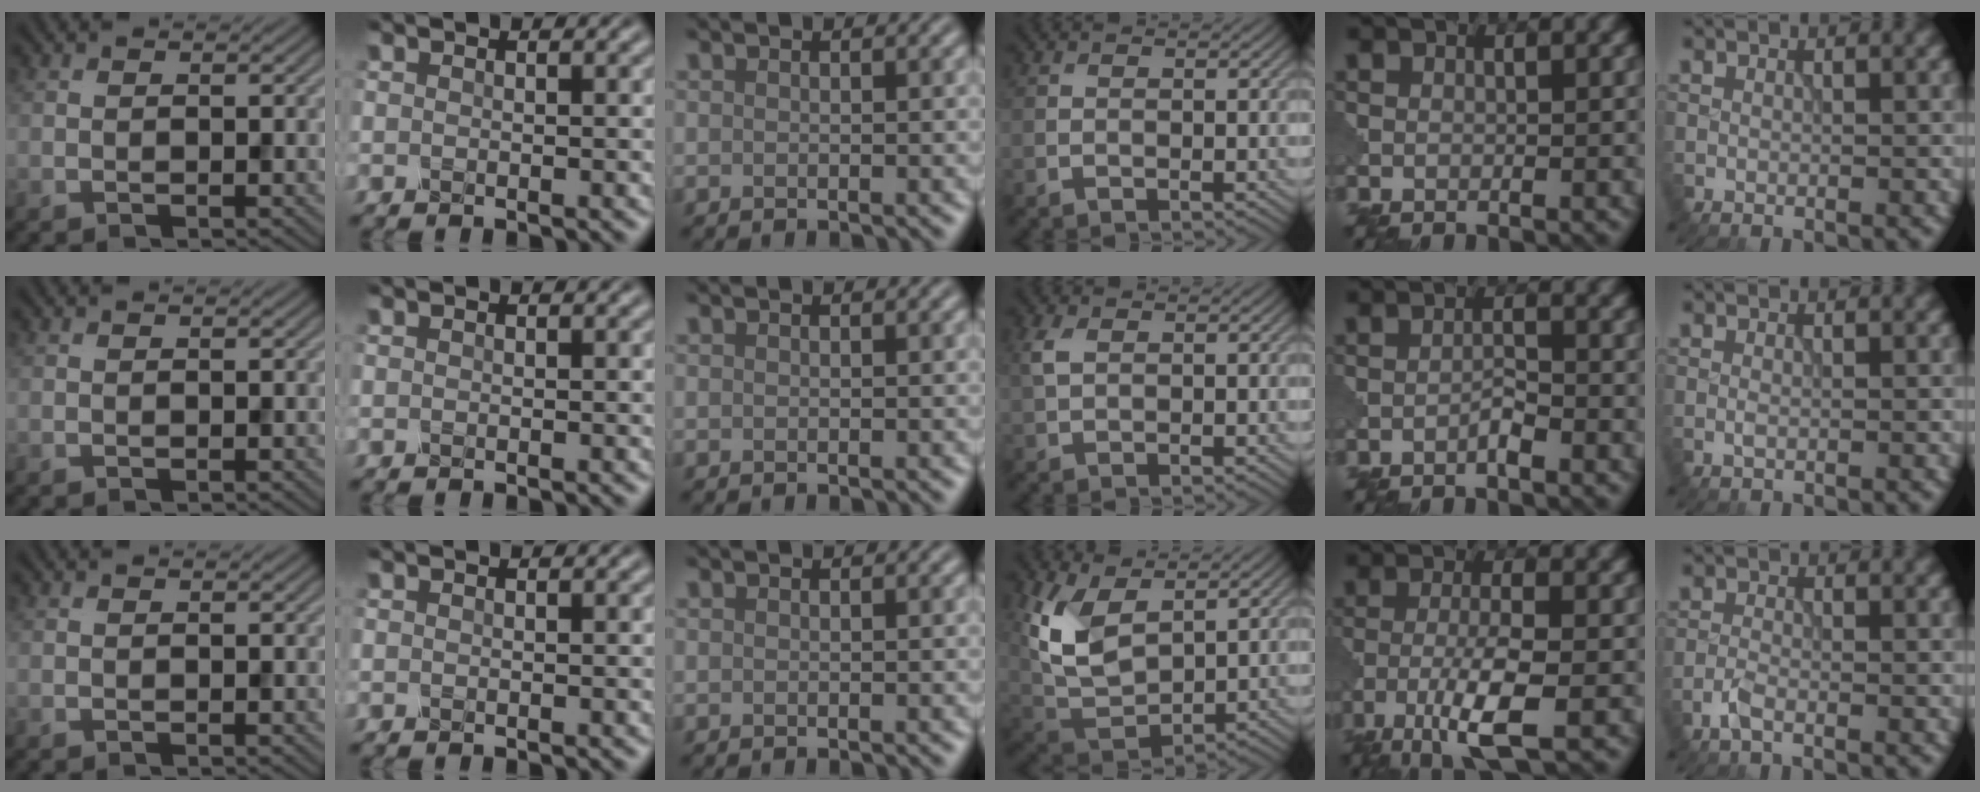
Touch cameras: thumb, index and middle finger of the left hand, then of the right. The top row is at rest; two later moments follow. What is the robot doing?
{"motion": "squeeze", "object": "clothespin"}